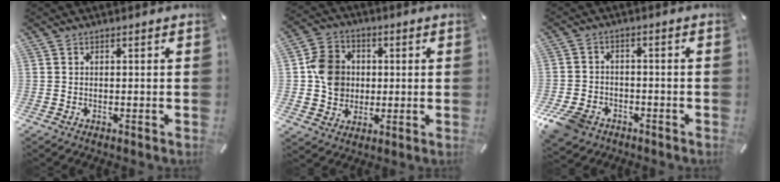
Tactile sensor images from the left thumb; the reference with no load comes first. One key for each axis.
{"total": 10.0, "fx": 0.5, "fy": 9.1, "fz": 4.1, "tx": -0.064, "ty": 0.016, "tz": 0.015}
{"total": 7.5, "fx": -4.8, "fy": 4.9, "fz": 2.9, "tx": -0.074, "ty": 0.021, "tz": -0.094}